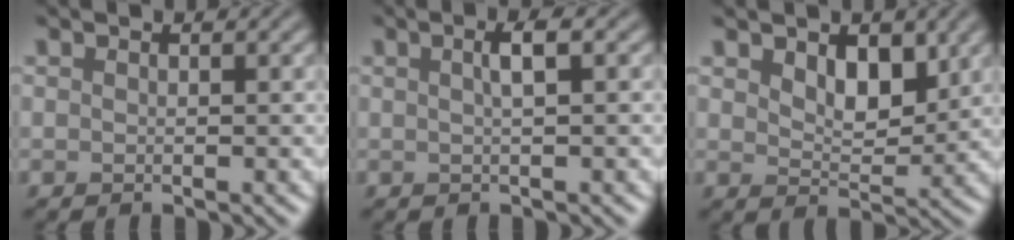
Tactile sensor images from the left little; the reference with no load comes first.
{"total": 1.7, "force": [0.5, 0.2, 1.7], "torque": [-0.030, 0.008, 0.005]}
{"total": 3.4, "force": [1.6, 1.9, 2.2], "torque": [-0.046, -0.011, 0.021]}